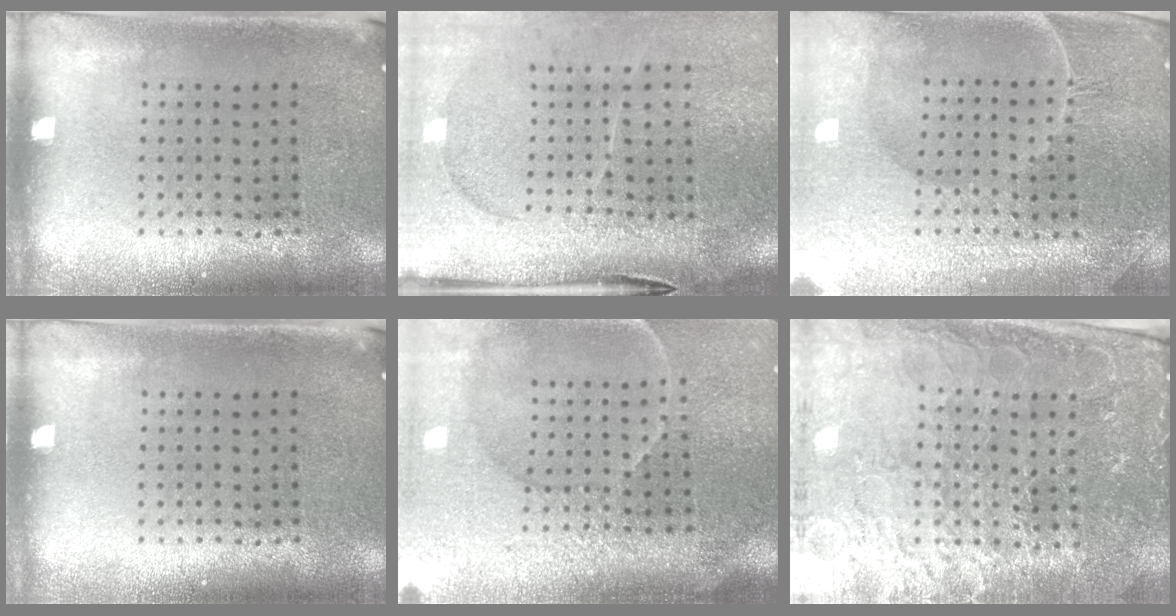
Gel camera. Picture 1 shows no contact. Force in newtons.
{"total": 4.6, "press": 3.6, "slide": 2.8}
{"total": 4.3, "press": 4.2, "slide": 1.1}
{"total": 0.0}
{"total": 4.3, "press": 3.9, "slide": 1.9}
{"total": 4.3, "press": 4.2, "slide": 1.1}